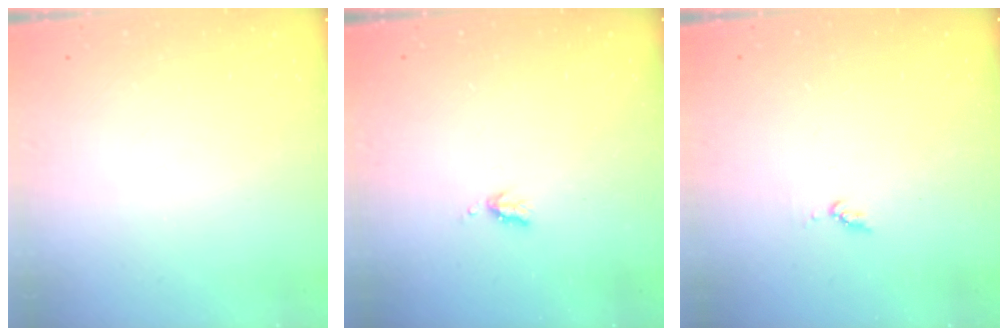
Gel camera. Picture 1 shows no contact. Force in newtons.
{"total": 3.3, "press": 3.3, "slide": 0.6}
{"total": 4.4, "press": 4.3, "slide": 0.4}